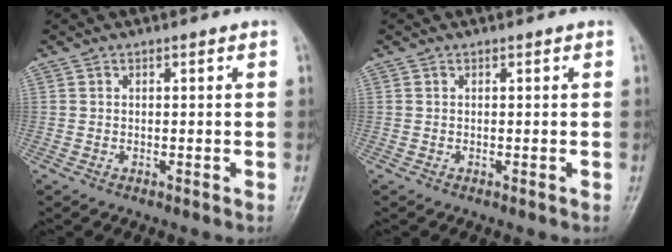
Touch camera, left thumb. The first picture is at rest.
{"total": 0.0}